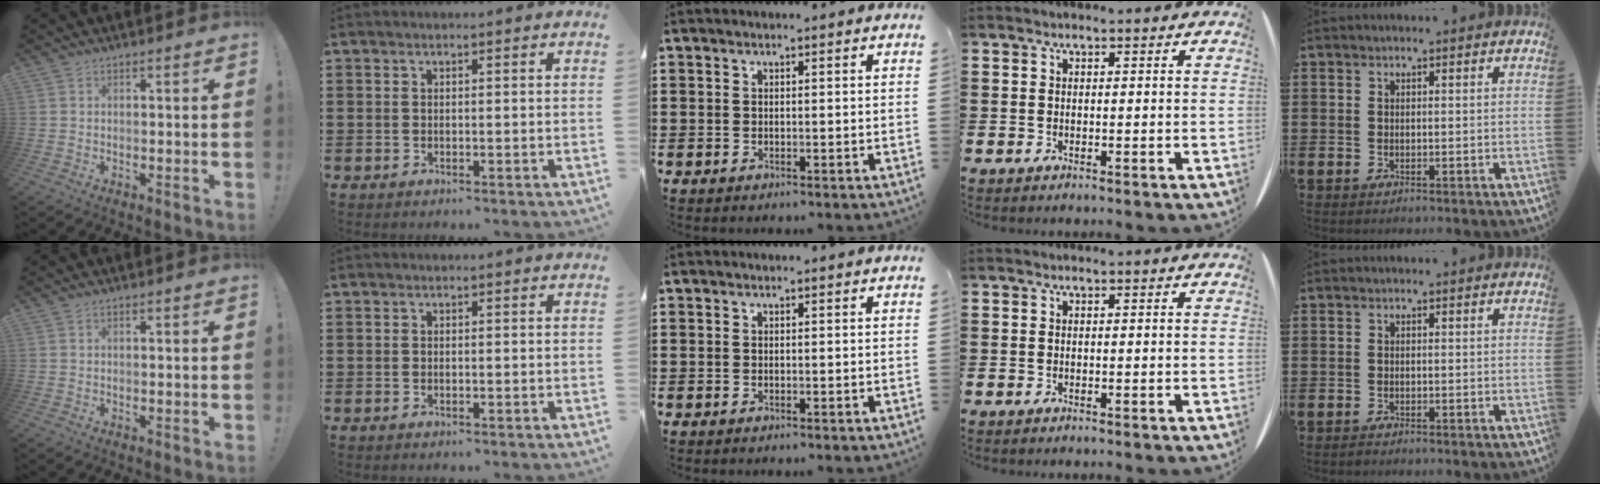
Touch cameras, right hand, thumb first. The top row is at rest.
{}